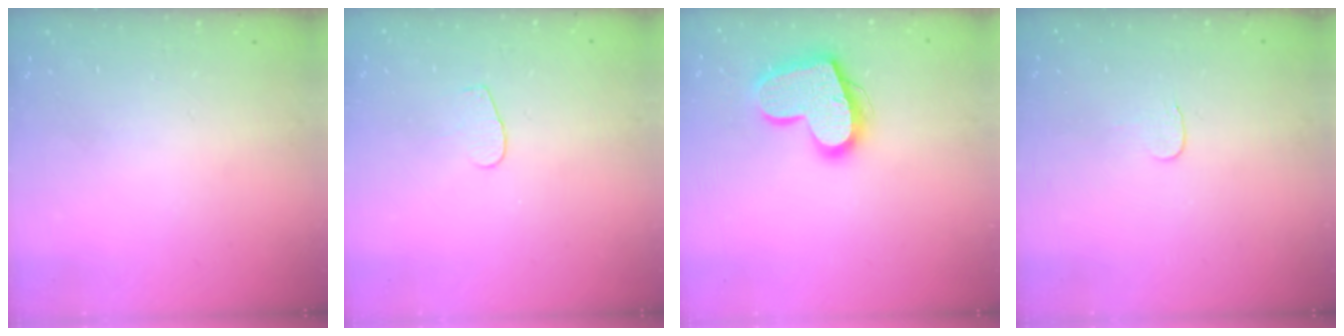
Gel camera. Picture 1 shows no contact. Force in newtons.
{"total": 3.2, "press": 3.2, "slide": 0.3}
{"total": 17.9, "press": 17.9, "slide": 1.3}
{"total": 3.3, "press": 3.3, "slide": 0.4}